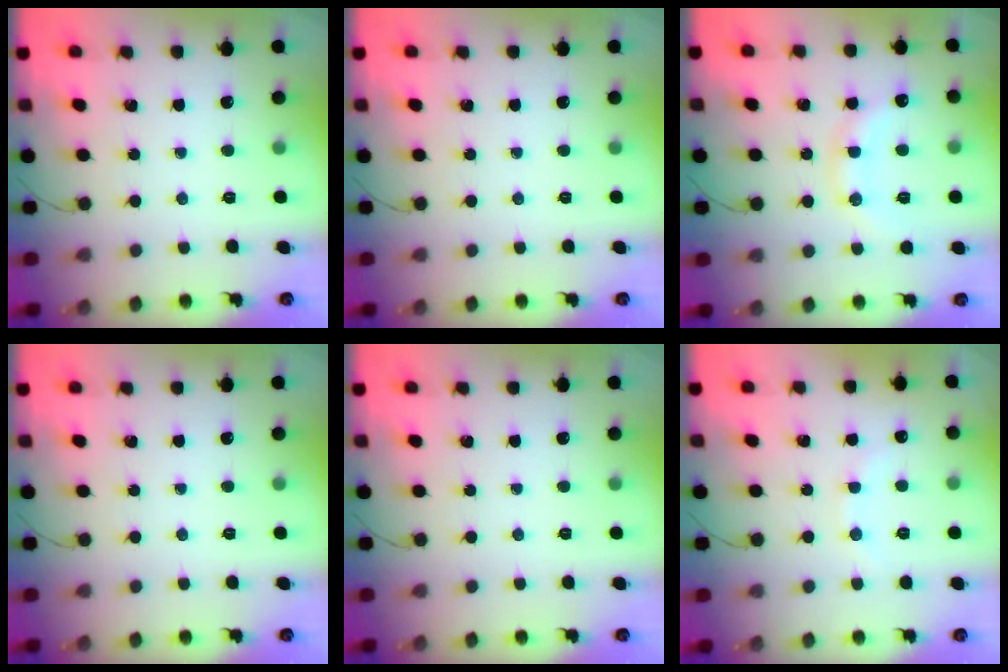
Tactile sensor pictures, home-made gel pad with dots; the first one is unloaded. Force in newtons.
{"total": 0.0}
{"total": 13.4, "press": 13.3, "slide": 0.6}
{"total": 0.0}
{"total": 0.0}
{"total": 6.2, "press": 6.1, "slide": 1.0}